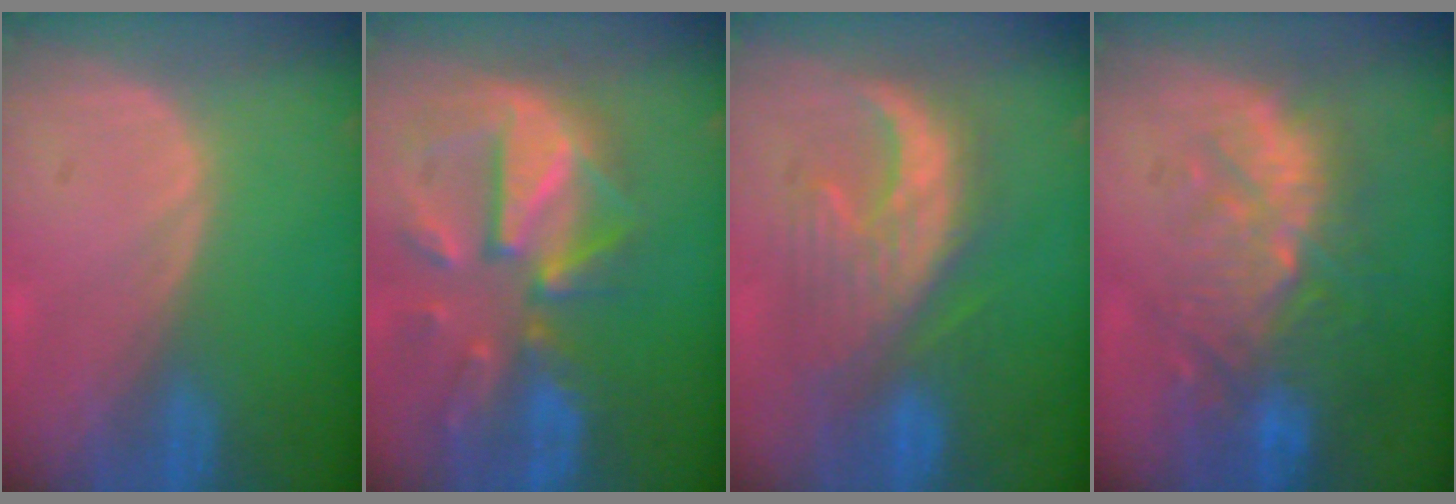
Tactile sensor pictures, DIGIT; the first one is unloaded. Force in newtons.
{"total": 12.1, "press": 10.5, "slide": 5.9}
{"total": 9.5, "press": 9.4, "slide": 1.2}
{"total": 11.2, "press": 9.9, "slide": 5.4}